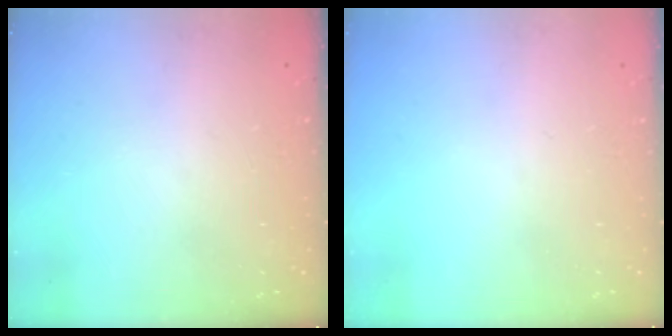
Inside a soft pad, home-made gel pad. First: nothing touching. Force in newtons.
{"total": 0.0}